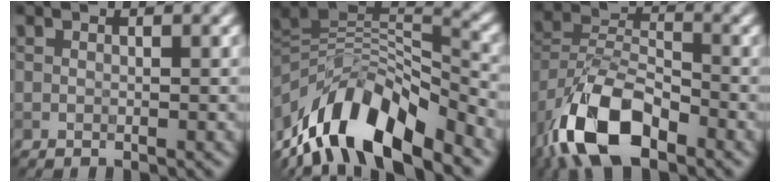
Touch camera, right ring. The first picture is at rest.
{"total": 12.3, "force": [-5.9, 4.9, 9.6], "torque": [-0.174, 0.015, -0.109]}
{"total": 9.4, "force": [-5.7, 4.7, 5.9], "torque": [-0.111, 0.000, -0.120]}